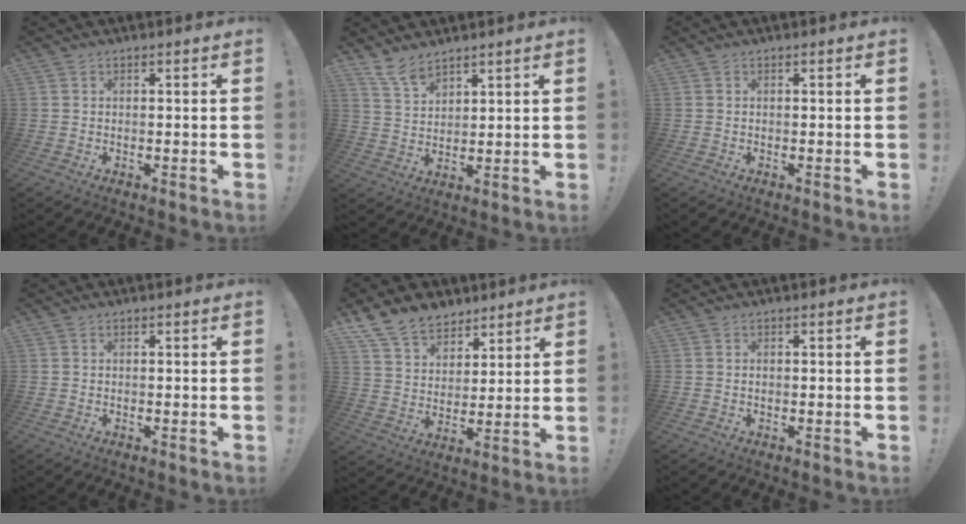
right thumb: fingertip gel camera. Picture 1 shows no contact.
{"total": 7.1, "force": [5.8, 2.6, 3.1], "torque": [-0.063, -0.031, 0.112]}
{"total": 0.0}
{"total": 0.0}
{"total": 12.4, "force": [9.3, 7.6, 3.0], "torque": [-0.070, -0.063, 0.186]}
{"total": 0.0}